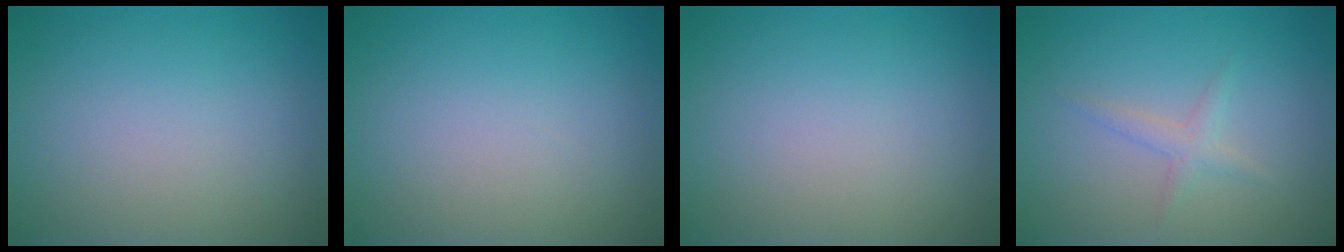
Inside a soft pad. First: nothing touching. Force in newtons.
{"total": 0.0}
{"total": 0.0}
{"total": 1.3, "press": 1.3, "slide": 0.1}